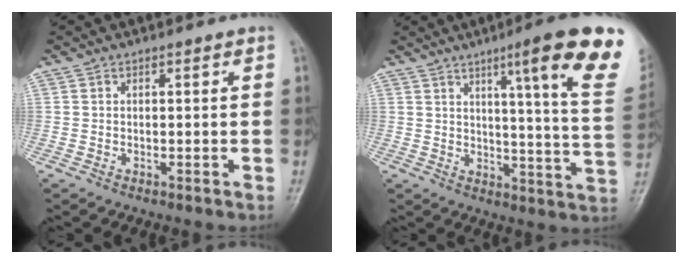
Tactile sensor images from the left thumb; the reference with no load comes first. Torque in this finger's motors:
{"motor_torque": [1.31, 1.29, 1.69, -1.08, 0.37]}